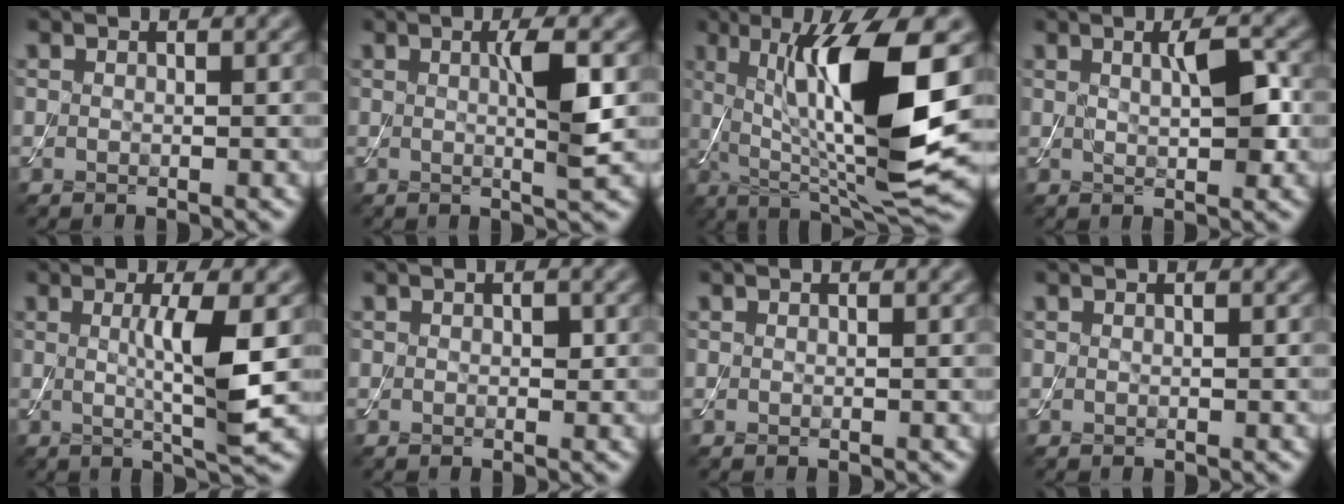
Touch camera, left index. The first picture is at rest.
{"total": 3.6, "force": [0.4, 0.4, 3.5], "torque": [-0.059, -0.004, 0.003]}
{"total": 12.8, "force": [1.5, 2.9, 12.4], "torque": [-0.196, -0.005, 0.031]}
{"total": 3.2, "force": [0.8, 0.7, 3.0], "torque": [-0.049, 0.003, 0.012]}
{"total": 5.1, "force": [0.3, 0.7, 5.1], "torque": [-0.086, -0.007, 0.005]}
{"total": 0.6, "force": [0.0, 0.4, 0.5], "torque": [-0.005, -0.001, 0.000]}
{"total": 0.0}
{"total": 0.0}